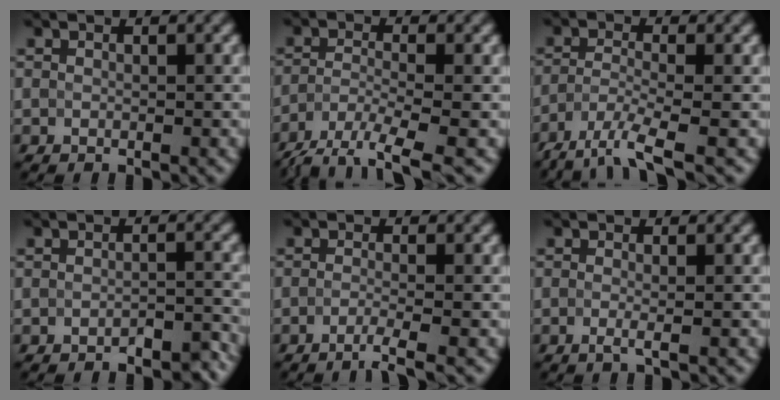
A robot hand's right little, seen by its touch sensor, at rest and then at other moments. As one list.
[{"total": 4.6, "force": [-4.0, 0.7, 2.1], "torque": [-0.048, -0.014, -0.073]}, {"total": 4.6, "force": [-4.1, 0.4, 2.2], "torque": [-0.045, -0.011, -0.081]}, {"total": 2.7, "force": [-2.7, 0.2, 0.3], "torque": [-0.002, 0.003, -0.041]}, {"total": 2.0, "force": [-1.8, -0.1, 0.9], "torque": [-0.009, 0.000, -0.042]}, {"total": 0.9, "force": [-0.7, 0.1, 0.6], "torque": [-0.013, -0.005, -0.013]}]